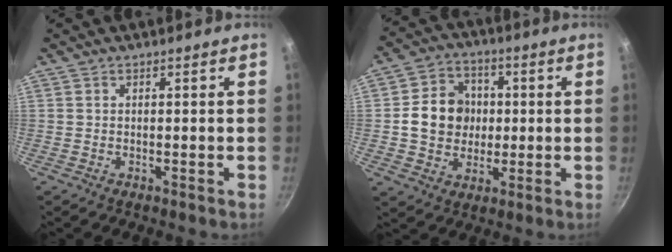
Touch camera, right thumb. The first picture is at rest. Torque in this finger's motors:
{"motor_torque": [1.16, 2.10, 0.99, -0.66, 0.10]}